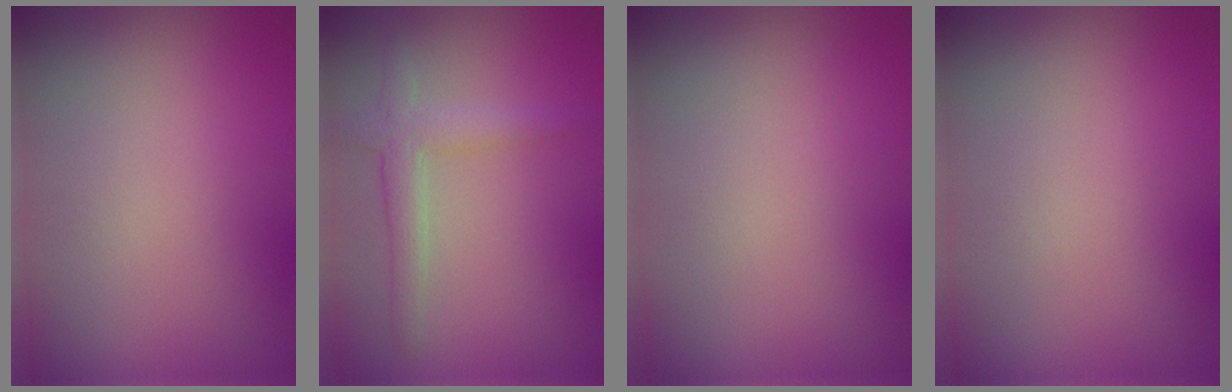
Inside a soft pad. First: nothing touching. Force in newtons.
{"total": 2.9, "press": 2.8, "slide": 0.1}
{"total": 0.0}
{"total": 0.0}